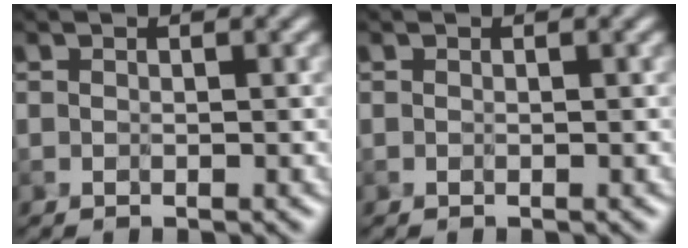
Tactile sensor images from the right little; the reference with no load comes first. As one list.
[{"total": 0.0}]